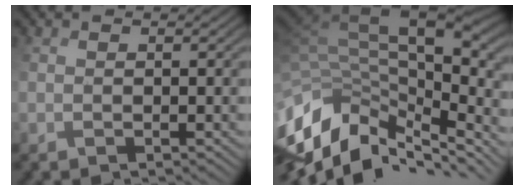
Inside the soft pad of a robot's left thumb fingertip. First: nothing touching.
{"total": 16.7, "force": [-6.1, 9.6, 12.3], "torque": [-0.238, 0.012, -0.085]}